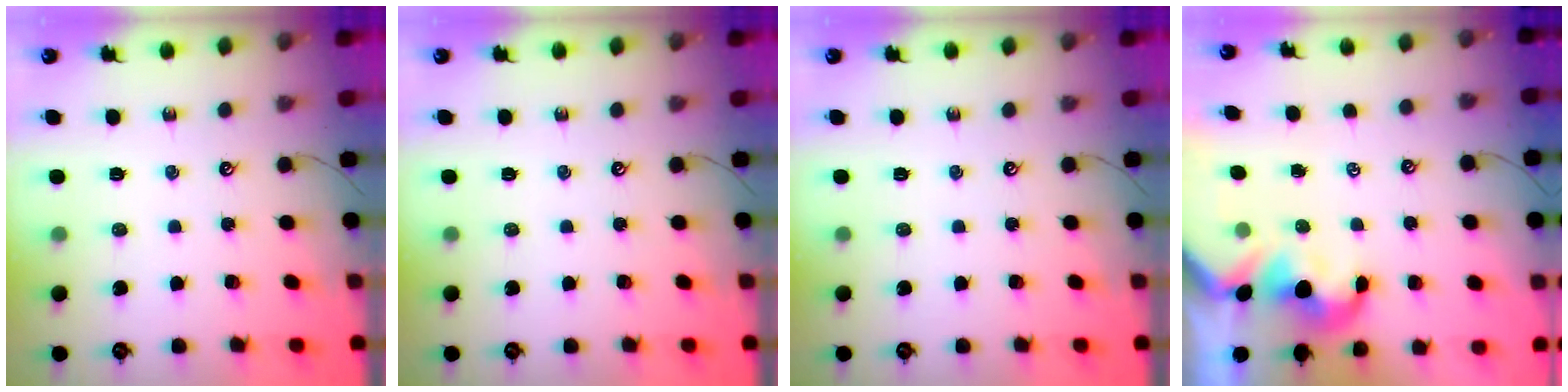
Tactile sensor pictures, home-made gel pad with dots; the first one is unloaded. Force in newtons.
{"total": 0.0}
{"total": 0.0}
{"total": 0.8, "press": 0.6, "slide": 0.4}